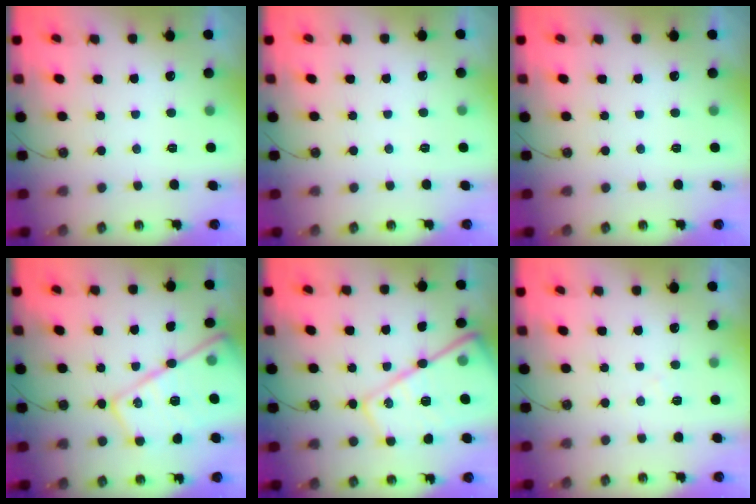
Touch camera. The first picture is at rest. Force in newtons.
{"total": 2.8, "press": 2.8, "slide": 0.5}
{"total": 0.0}
{"total": 21.7, "press": 21.7, "slide": 1.2}
{"total": 23.5, "press": 23.4, "slide": 2.3}
{"total": 6.4, "press": 6.3, "slide": 0.8}